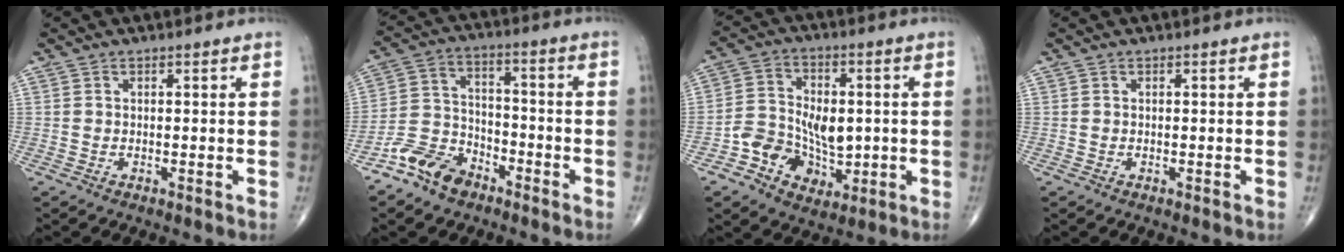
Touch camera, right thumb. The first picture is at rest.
{"total": 9.7, "force": [-6.8, 5.7, 3.8], "torque": [-0.060, 0.051, -0.139]}
{"total": 12.0, "force": [-1.9, 9.2, 7.5], "torque": [-0.091, 0.021, -0.026]}
{"total": 0.0}